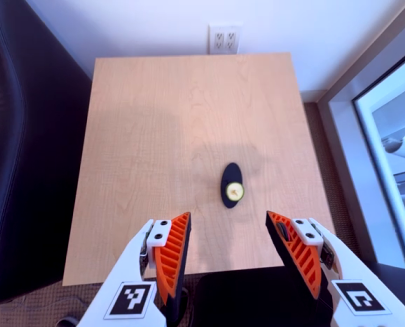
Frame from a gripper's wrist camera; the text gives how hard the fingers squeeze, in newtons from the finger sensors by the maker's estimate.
{"total": 0.0}